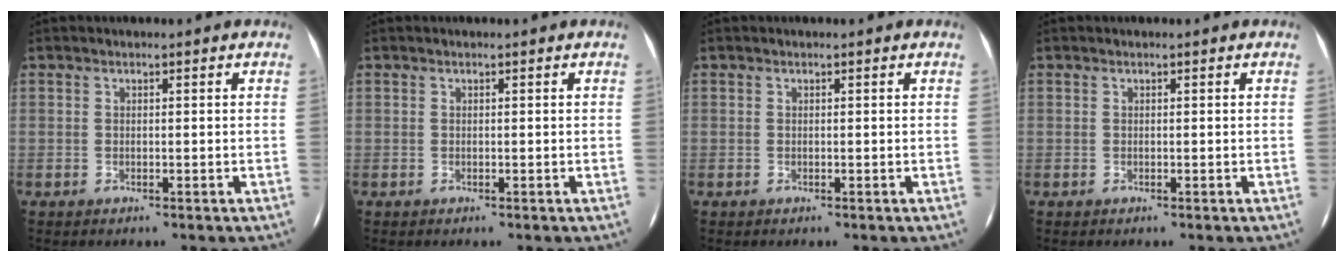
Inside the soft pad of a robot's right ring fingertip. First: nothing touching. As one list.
[{"total": 0.0}, {"total": 0.0}, {"total": 0.0}]